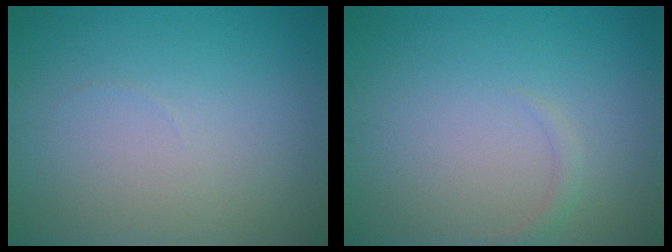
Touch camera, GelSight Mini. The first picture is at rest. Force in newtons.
{"total": 0.8, "press": 0.8, "slide": 0.1}